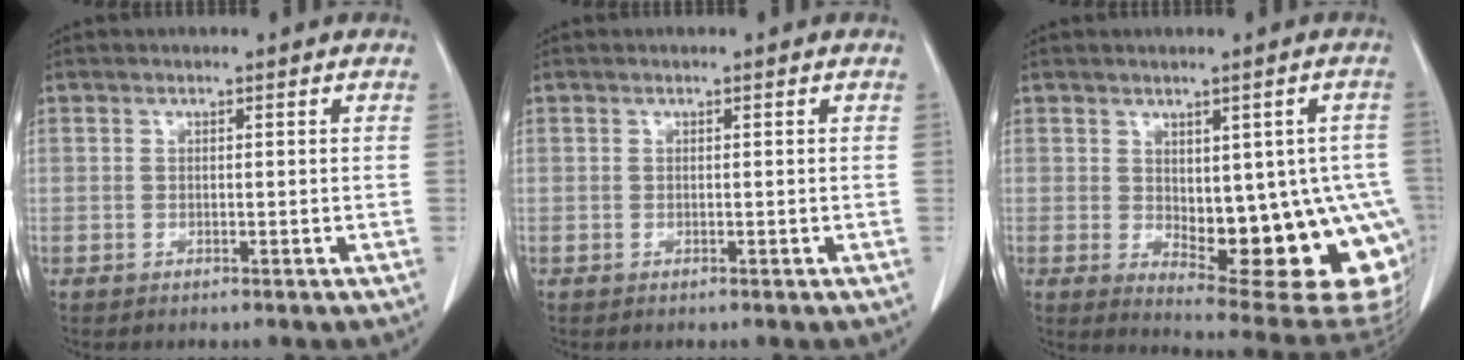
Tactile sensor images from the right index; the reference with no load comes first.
{"total": 0.0}
{"total": 17.8, "force": [-3.2, 6.7, 16.2], "torque": [-0.136, 0.008, -0.016]}